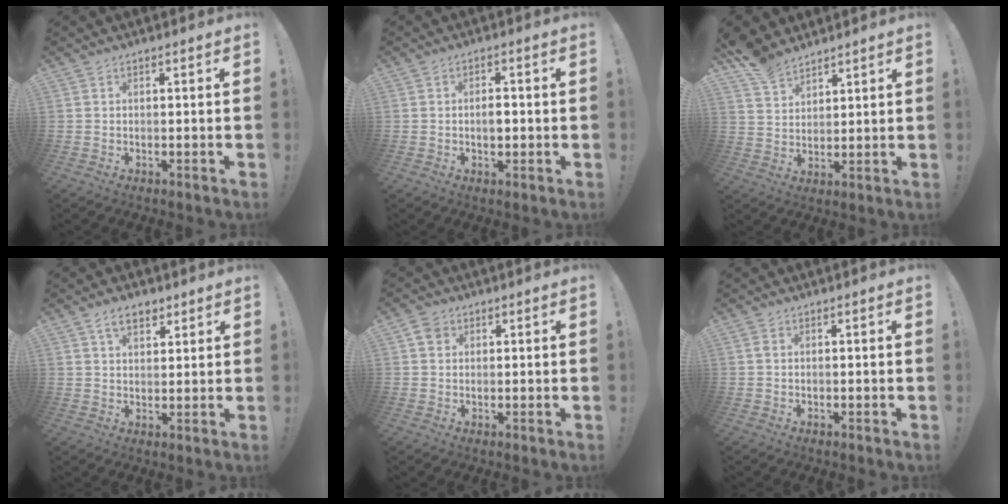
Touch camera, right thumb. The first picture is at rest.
{"total": 3.2, "force": [-0.6, 1.9, 2.5], "torque": [-0.031, 0.003, -0.015]}
{"total": 8.9, "force": [7.2, 4.4, 2.6], "torque": [-0.046, -0.045, 0.141]}
{"total": 6.7, "force": [4.0, 3.8, 3.8], "torque": [-0.052, -0.009, 0.071]}
{"total": 3.8, "force": [1.7, 3.1, 1.5], "torque": [-0.018, -0.003, 0.032]}
{"total": 0.8, "force": [0.1, 0.4, 0.6], "torque": [-0.014, 0.003, 0.002]}